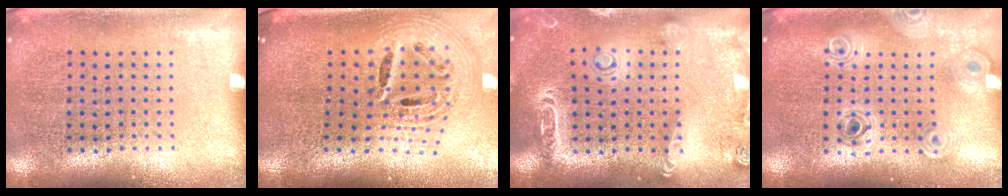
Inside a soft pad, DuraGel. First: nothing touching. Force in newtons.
{"total": 2.7, "press": 1.9, "slide": 1.9}
{"total": 2.0, "press": 1.9, "slide": 0.6}
{"total": 0.8, "press": 0.8, "slide": 0.1}